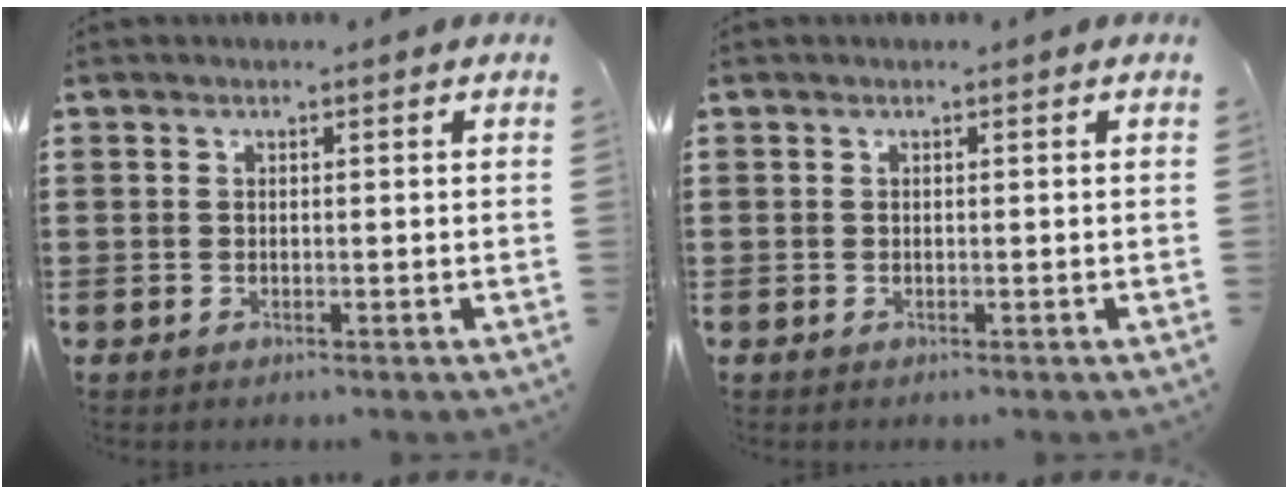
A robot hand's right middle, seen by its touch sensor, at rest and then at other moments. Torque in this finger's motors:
{"motor_torque": [-0.07, 0.07, 0.00, 0.00]}